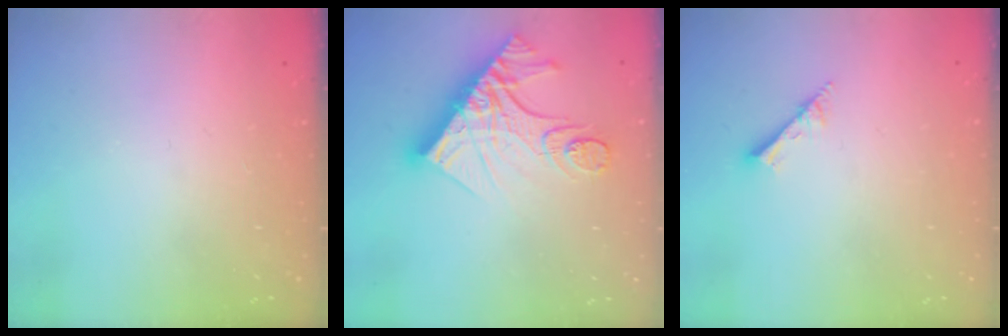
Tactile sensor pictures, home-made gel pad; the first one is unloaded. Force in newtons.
{"total": 16.3, "press": 16.3, "slide": 1.3}
{"total": 1.7, "press": 1.6, "slide": 0.1}